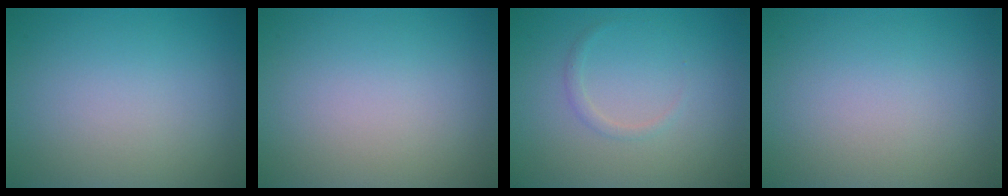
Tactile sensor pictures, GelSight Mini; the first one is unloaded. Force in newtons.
{"total": 0.0}
{"total": 0.8, "press": 0.8, "slide": 0.0}
{"total": 0.0}